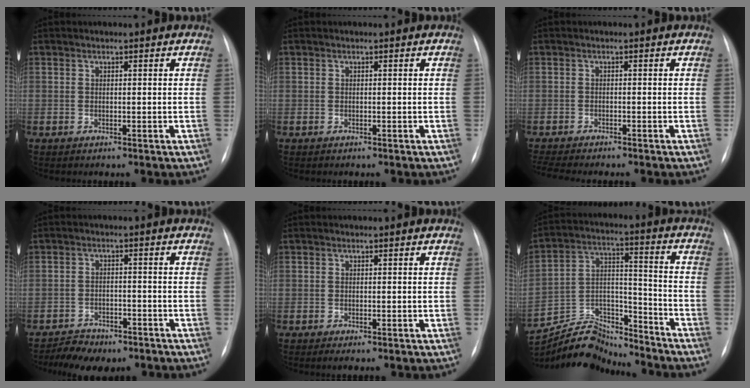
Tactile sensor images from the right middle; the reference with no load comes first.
{"total": 0.0}
{"total": 7.6, "force": [-6.6, 0.9, 3.7], "torque": [-0.054, -0.006, -0.099]}
{"total": 5.9, "force": [-4.8, 2.8, 2.0], "torque": [-0.031, 0.004, -0.072]}
{"total": 0.7, "force": [-0.3, 0.1, 0.6], "torque": [-0.010, -0.001, -0.004]}
{"total": 12.9, "force": [-12.8, 1.1, 1.2], "torque": [-0.027, 0.043, -0.232]}